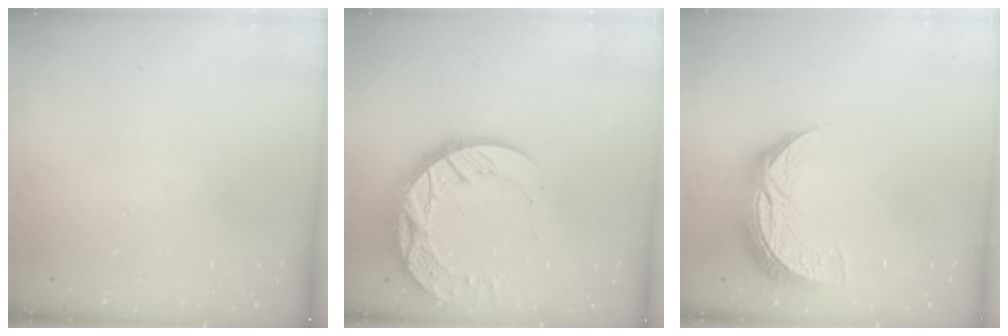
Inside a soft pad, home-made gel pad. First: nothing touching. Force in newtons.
{"total": 14.6, "press": 14.5, "slide": 1.1}
{"total": 10.1, "press": 10.1, "slide": 0.8}